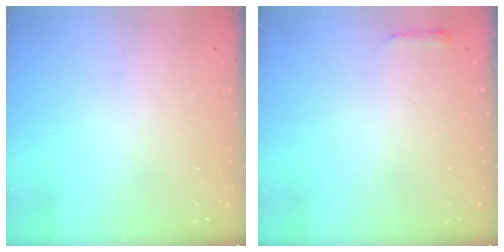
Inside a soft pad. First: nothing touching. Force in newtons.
{"total": 2.4, "press": 2.3, "slide": 0.6}